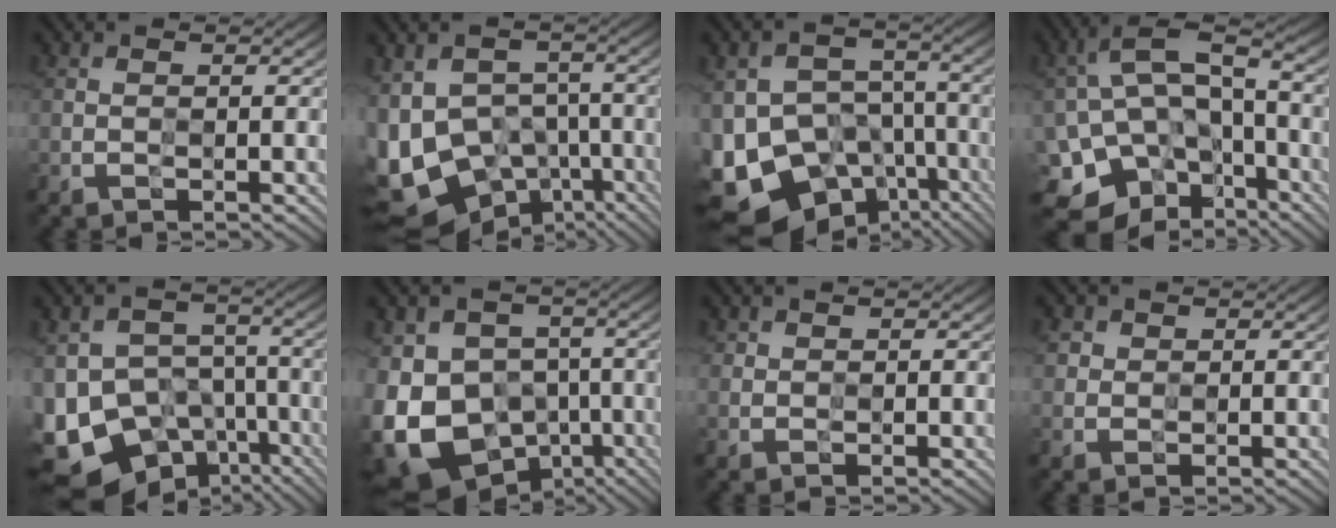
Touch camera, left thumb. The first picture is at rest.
{"total": 13.5, "force": [-4.5, 10.1, 7.7], "torque": [-0.195, -0.012, -0.047]}
{"total": 16.0, "force": [-7.7, 11.8, 7.6], "torque": [-0.191, -0.031, -0.093]}
{"total": 15.0, "force": [-6.0, 10.6, 8.8], "torque": [-0.204, -0.021, -0.071]}
{"total": 14.5, "force": [-7.2, 10.5, 6.8], "torque": [-0.176, -0.030, -0.089]}
{"total": 17.0, "force": [-6.0, 13.2, 8.9], "torque": [-0.227, -0.024, -0.100]}
{"total": 1.1, "force": [0.6, 0.9, 0.1], "torque": [0.000, -0.001, 0.013]}
{"total": 2.0, "force": [0.9, 1.7, 0.5], "torque": [-0.015, -0.004, 0.018]}